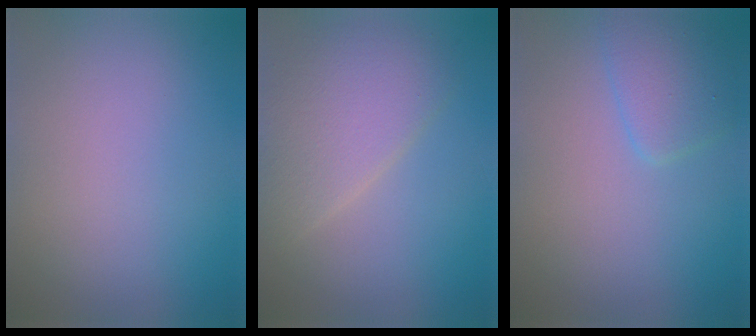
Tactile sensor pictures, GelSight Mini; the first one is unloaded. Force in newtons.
{"total": 4.4, "press": 4.4, "slide": 0.4}
{"total": 2.4, "press": 2.4, "slide": 0.0}